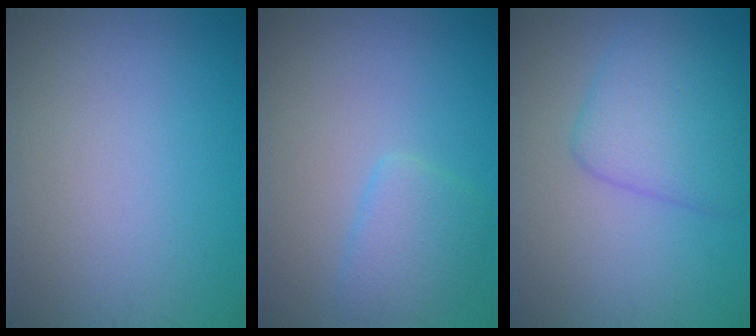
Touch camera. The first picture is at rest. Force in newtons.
{"total": 2.6, "press": 2.6, "slide": 0.2}
{"total": 4.6, "press": 4.6, "slide": 0.1}